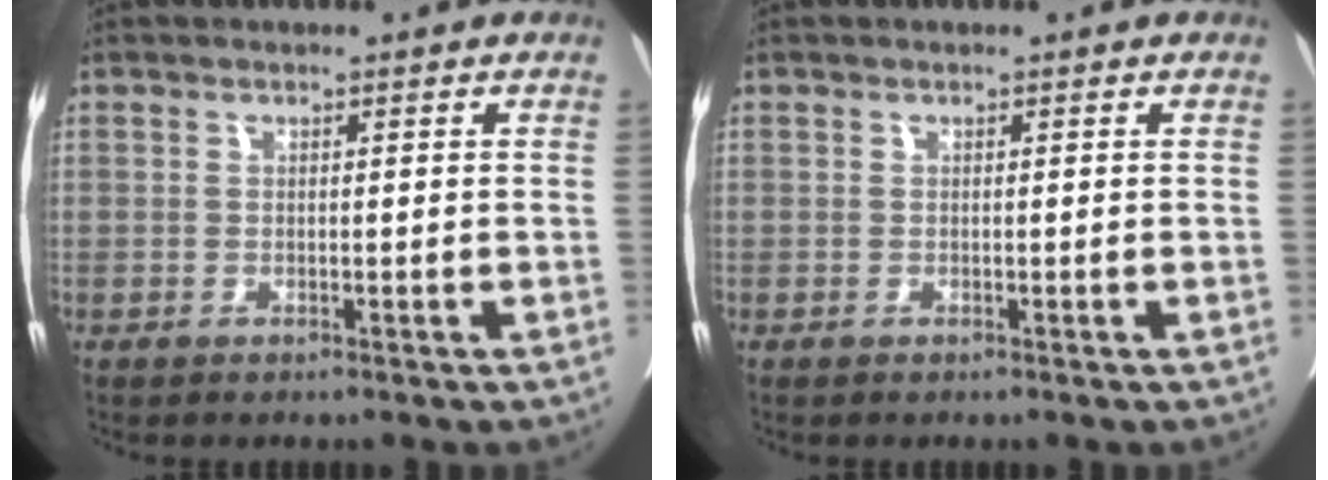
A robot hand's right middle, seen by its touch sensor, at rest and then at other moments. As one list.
[{"total": 0.0}]